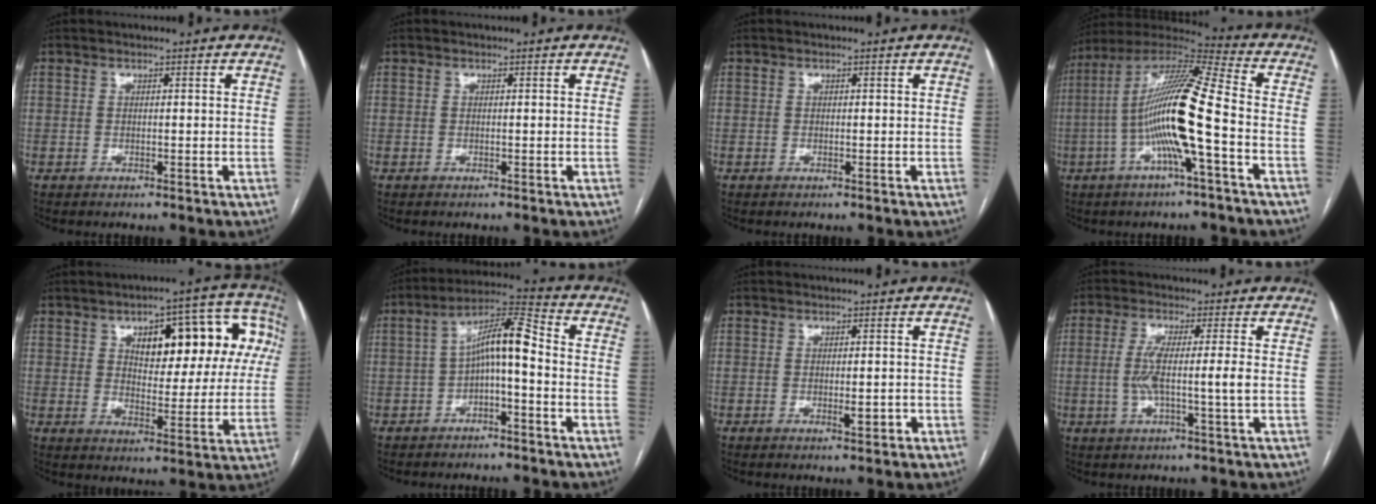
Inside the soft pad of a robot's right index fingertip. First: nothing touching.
{"total": 0.0}
{"total": 0.0}
{"total": 16.4, "force": [-3.1, 0.6, 16.1], "torque": [-0.306, 0.012, -0.069]}
{"total": 15.9, "force": [5.2, 7.0, 13.3], "torque": [-0.157, 0.044, 0.072]}
{"total": 8.9, "force": [-0.8, 1.9, 8.6], "torque": [-0.148, 0.040, -0.016]}
{"total": 2.0, "force": [-0.7, 0.6, 1.8], "torque": [-0.029, -0.002, -0.008]}
{"total": 6.1, "force": [-0.6, -0.3, 6.0], "torque": [-0.121, -0.002, -0.011]}